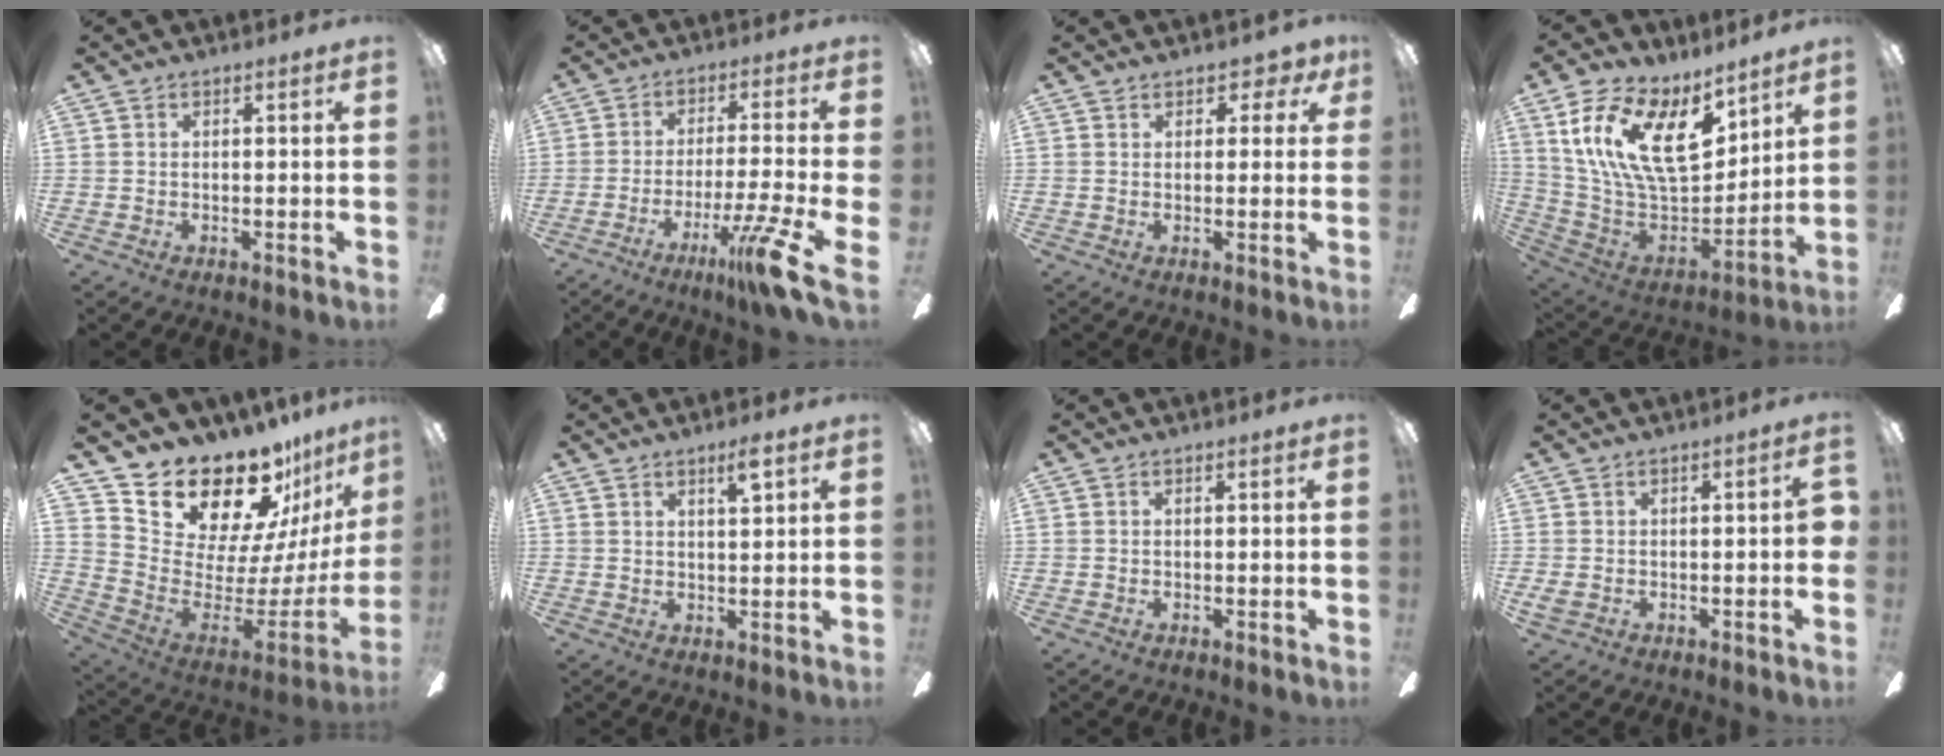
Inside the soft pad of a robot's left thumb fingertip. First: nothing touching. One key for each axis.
{"total": 13.2, "fx": -6.6, "fy": 0.1, "fz": 11.4, "tx": -0.187, "ty": 0.014, "tz": -0.102}
{"total": 3.0, "fx": 1.8, "fy": 1.8, "fz": 1.6, "tx": -0.011, "ty": -0.004, "tz": 0.029}
{"total": 22.6, "fx": 10.5, "fy": 11.9, "fz": 16.2, "tx": -0.308, "ty": -0.057, "tz": 0.188}
{"total": 21.2, "fx": 18.6, "fy": 8.0, "fz": 6.5, "tx": -0.102, "ty": -0.163, "tz": 0.343}
{"total": 3.9, "fx": 2.6, "fy": 0.5, "fz": 2.9, "tx": -0.046, "ty": -0.006, "tz": 0.039}
{"total": 0.0}
{"total": 4.9, "fx": -0.9, "fy": 2.1, "fz": 4.3, "tx": -0.075, "ty": 0.008, "tz": -0.013}